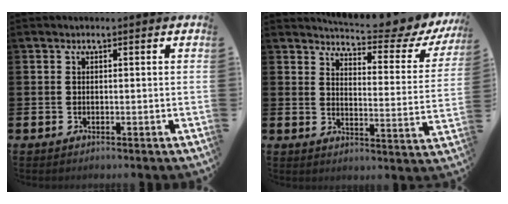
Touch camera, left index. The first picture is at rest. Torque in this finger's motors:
{"motor_torque": [1.42, -0.71, 0.21, 0.06]}